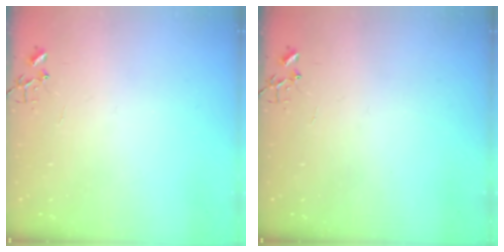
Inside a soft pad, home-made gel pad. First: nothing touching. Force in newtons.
{"total": 0.0}